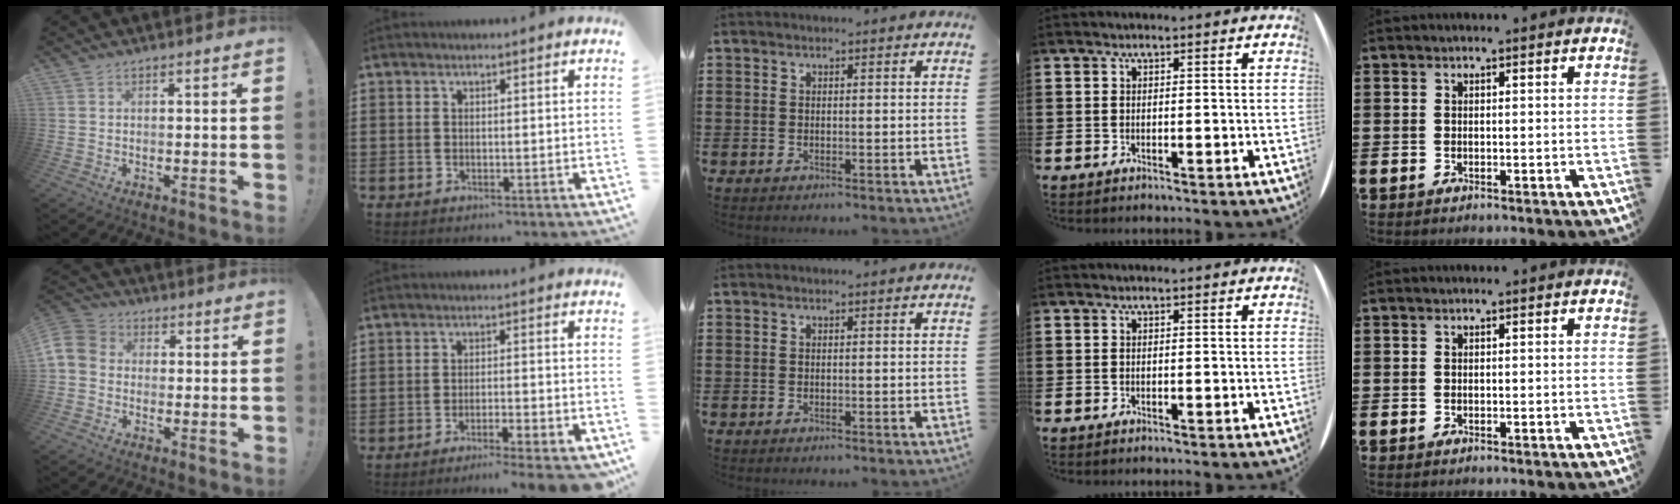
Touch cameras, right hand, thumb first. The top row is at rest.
{"thumb": {"total": 7.2, "force": [-0.4, 6.3, 3.5], "torque": [-0.073, 0.018, -0.002]}, "index": {"total": 3.6, "force": [-3.0, -0.2, 2.0], "torque": [-0.033, -0.007, -0.056]}}